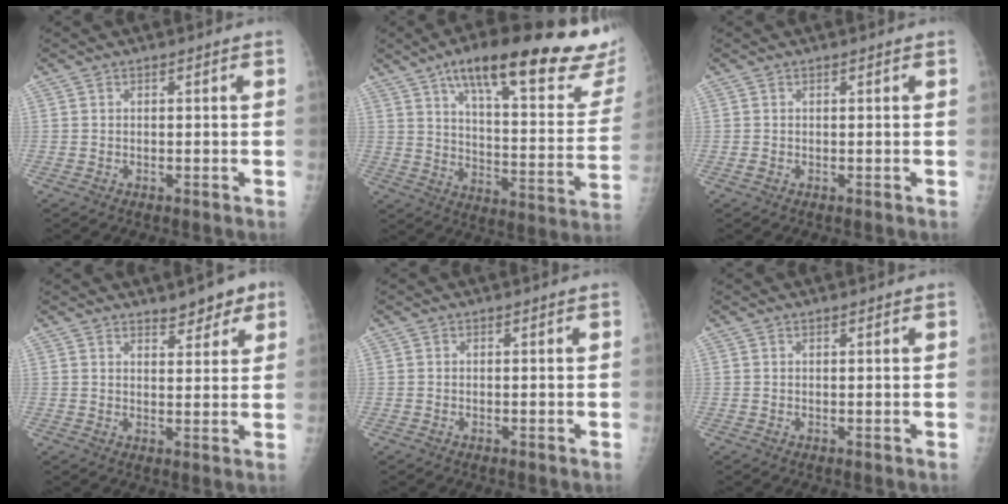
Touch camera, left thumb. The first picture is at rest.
{"total": 29.6, "force": [19.5, 7.2, 21.1], "torque": [-0.270, -0.052, 0.272]}
{"total": 0.5, "force": [0.1, 0.4, 0.4], "torque": [-0.004, 0.004, 0.004]}
{"total": 5.4, "force": [3.8, 2.3, 3.2], "torque": [-0.016, -0.021, 0.052]}
{"total": 0.0}
{"total": 0.5, "force": [0.4, 0.1, 0.3], "torque": [-0.006, -0.001, 0.006]}